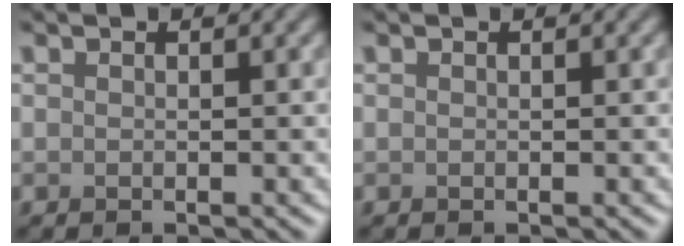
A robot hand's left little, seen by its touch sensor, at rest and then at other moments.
{"total": 0.0}